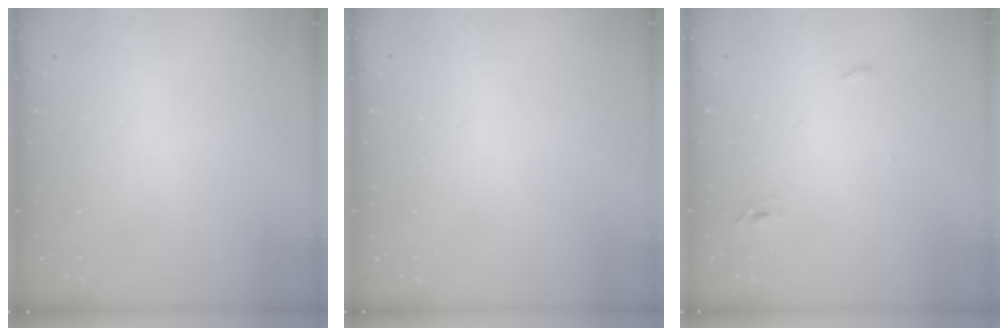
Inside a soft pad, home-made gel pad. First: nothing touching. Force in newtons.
{"total": 1.1, "press": 0.9, "slide": 0.6}
{"total": 2.9, "press": 2.7, "slide": 1.0}